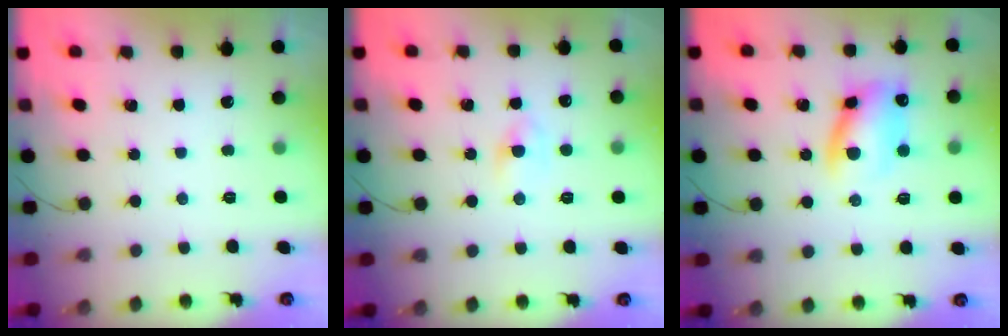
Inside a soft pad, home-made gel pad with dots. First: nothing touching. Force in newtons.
{"total": 1.6, "press": 1.4, "slide": 0.8}
{"total": 12.2, "press": 12.0, "slide": 2.3}